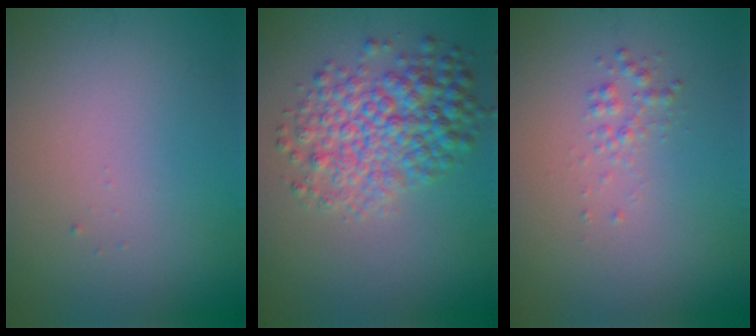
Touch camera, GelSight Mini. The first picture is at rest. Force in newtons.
{"total": 5.8, "press": 5.8, "slide": 0.1}
{"total": 1.2, "press": 1.2, "slide": 0.0}